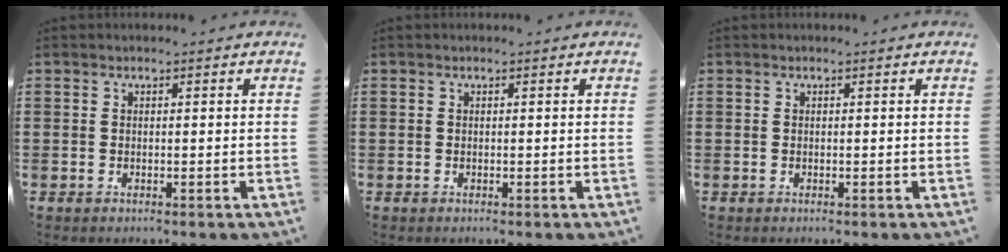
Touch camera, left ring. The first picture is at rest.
{"total": 0.0}
{"total": 0.0}